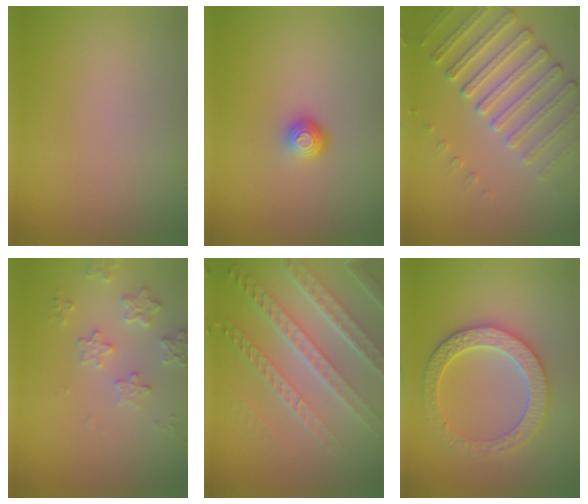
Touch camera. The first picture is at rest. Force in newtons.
{"total": 1.9, "press": 1.3, "slide": 1.4}
{"total": 4.3, "press": 4.1, "slide": 1.3}
{"total": 2.5, "press": 2.4, "slide": 0.6}
{"total": 7.2, "press": 5.1, "slide": 5.1}
{"total": 4.0, "press": 3.8, "slide": 1.0}